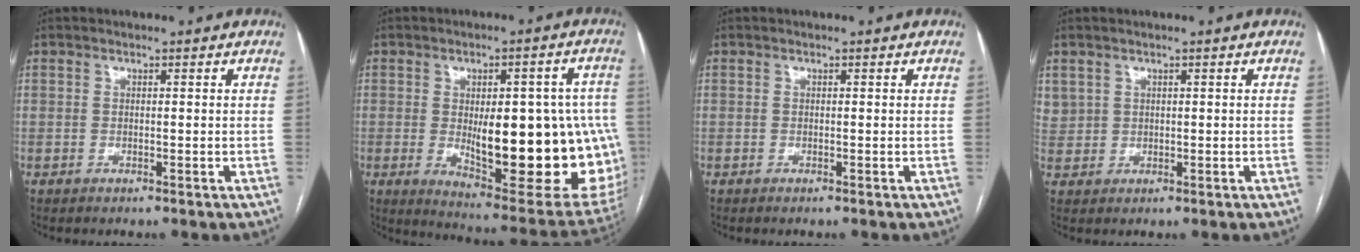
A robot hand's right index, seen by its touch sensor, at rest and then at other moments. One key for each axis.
{"total": 24.4, "fx": -2.4, "fy": 8.0, "fz": 23.0, "tx": -0.229, "ty": 0.006, "tz": -0.002}
{"total": 0.0}
{"total": 2.7, "fx": 1.5, "fy": 2.2, "fz": 0.3, "tx": 0.003, "ty": 0.006, "tz": 0.032}